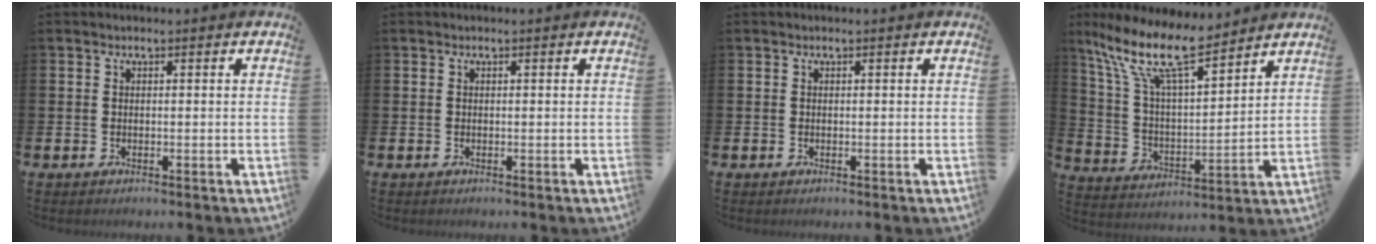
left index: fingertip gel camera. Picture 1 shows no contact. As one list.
[{"total": 0.0}, {"total": 0.0}, {"total": 12.9, "force": [10.2, 3.4, 7.1], "torque": [-0.180, -0.047, 0.182]}]